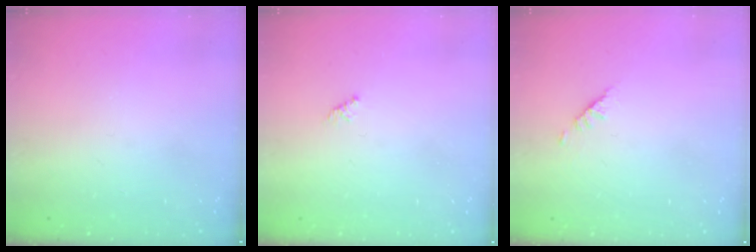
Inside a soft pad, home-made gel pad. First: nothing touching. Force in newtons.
{"total": 1.5, "press": 1.4, "slide": 0.4}
{"total": 1.9, "press": 1.8, "slide": 0.5}